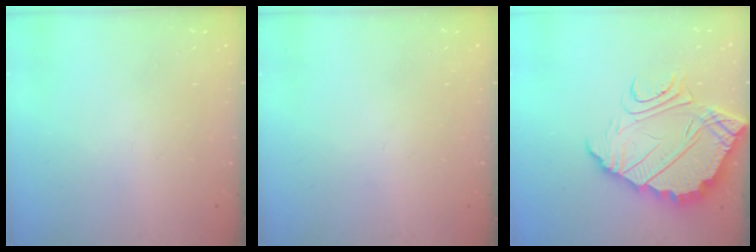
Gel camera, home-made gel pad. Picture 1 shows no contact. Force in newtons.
{"total": 0.0}
{"total": 10.2, "press": 10.1, "slide": 0.7}